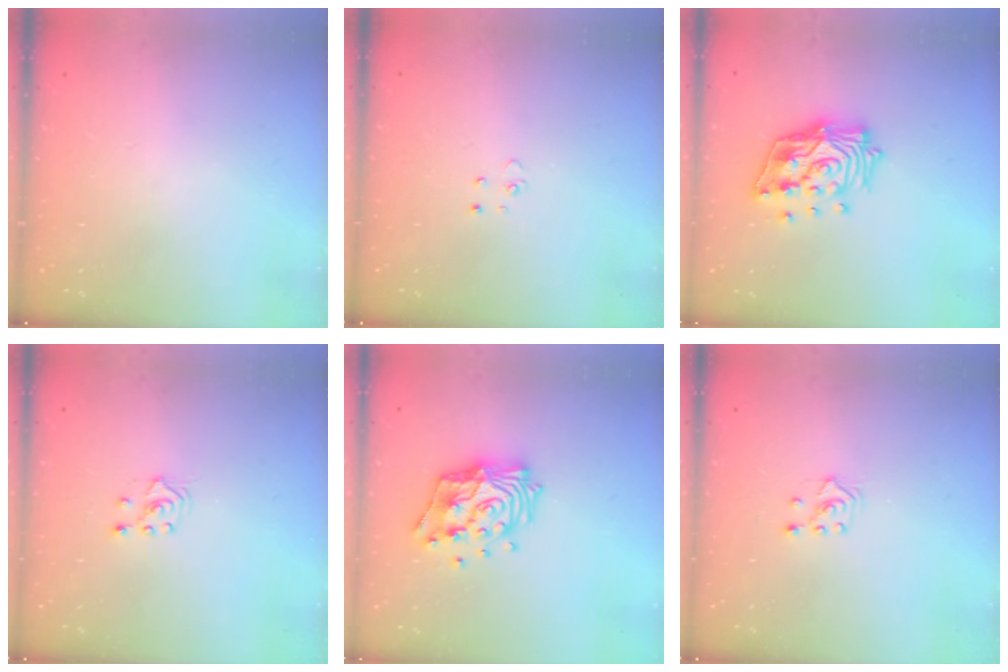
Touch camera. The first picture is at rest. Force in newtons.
{"total": 2.6, "press": 2.6, "slide": 0.2}
{"total": 16.6, "press": 16.4, "slide": 2.7}
{"total": 3.1, "press": 3.0, "slide": 0.8}
{"total": 16.3, "press": 16.3, "slide": 1.3}
{"total": 3.3, "press": 3.2, "slide": 0.8}